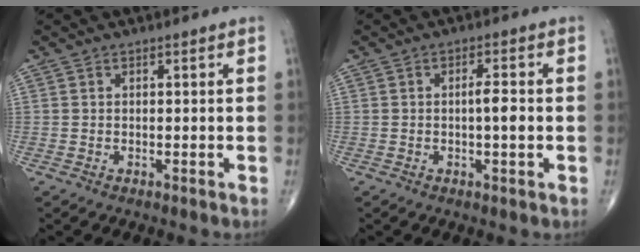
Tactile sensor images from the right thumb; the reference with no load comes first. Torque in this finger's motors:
{"motor_torque": [2.97, 2.04, 0.42, -0.31, -0.01]}